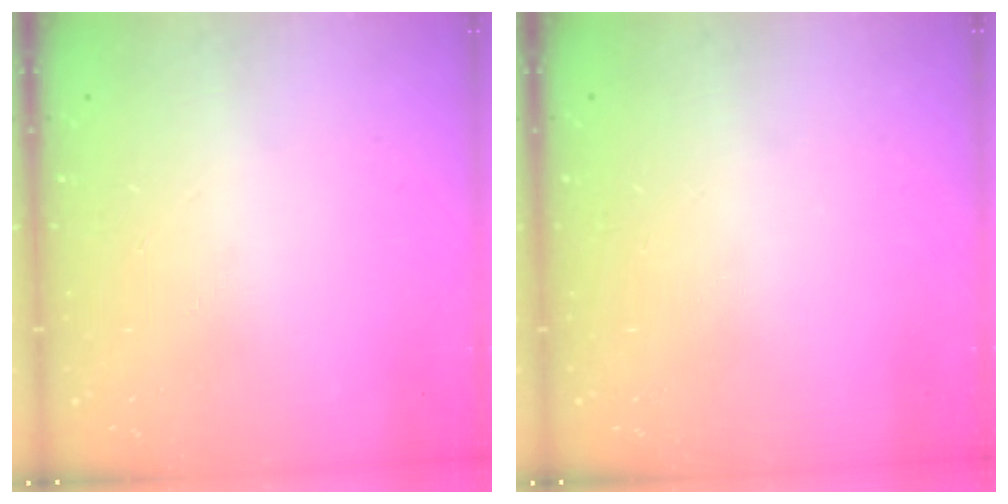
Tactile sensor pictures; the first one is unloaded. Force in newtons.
{"total": 0.0}